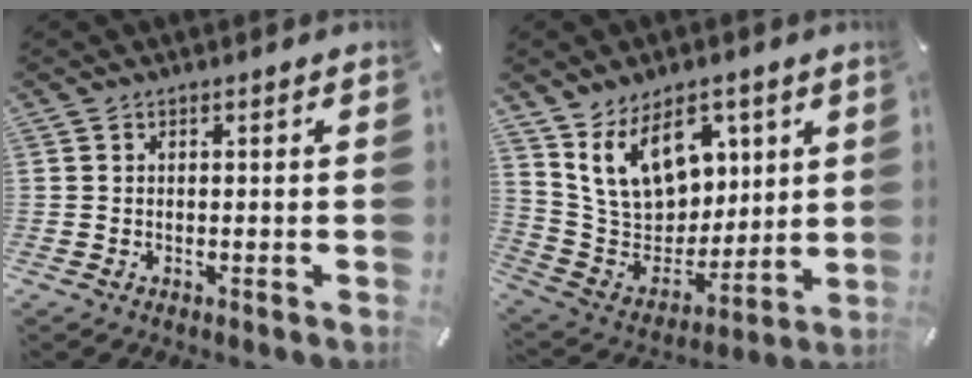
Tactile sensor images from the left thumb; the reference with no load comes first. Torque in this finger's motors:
{"motor_torque": [1.48, 1.54, 1.45, -1.32, 0.14]}